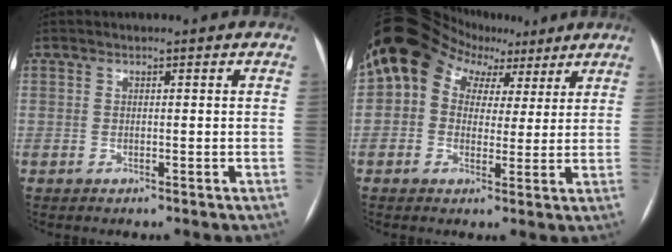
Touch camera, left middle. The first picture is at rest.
{"total": 8.9, "force": [3.9, 6.7, 4.3], "torque": [-0.067, 0.052, 0.070]}